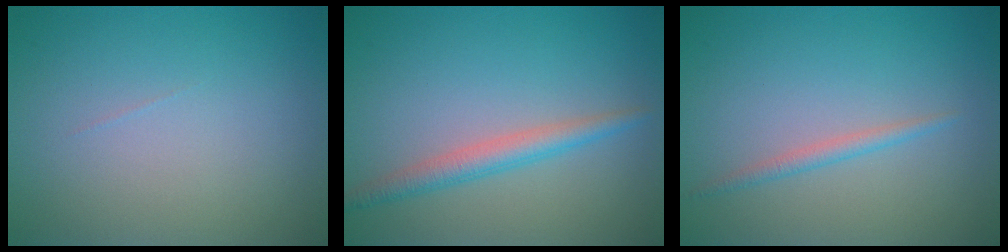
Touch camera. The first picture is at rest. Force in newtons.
{"total": 2.6, "press": 2.6, "slide": 0.0}
{"total": 1.2, "press": 1.2, "slide": 0.0}